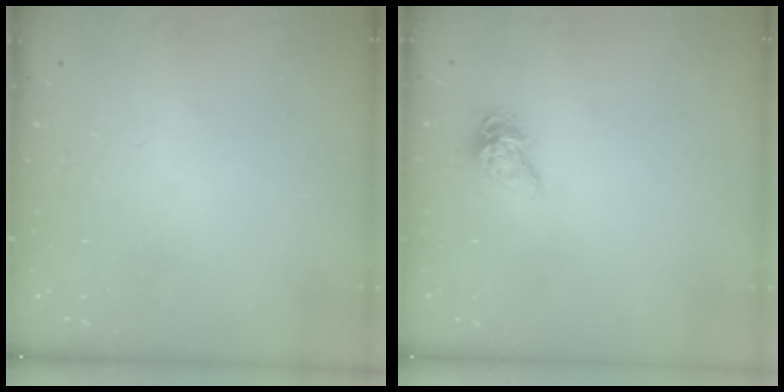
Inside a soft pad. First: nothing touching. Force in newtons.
{"total": 7.3, "press": 7.3, "slide": 0.6}